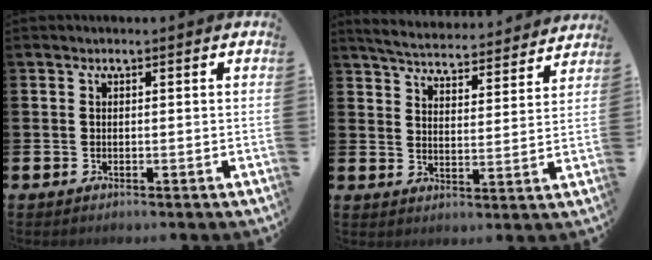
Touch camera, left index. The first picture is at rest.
{"total": 5.5, "force": [5.4, 0.5, 0.7], "torque": [-0.039, -0.040, 0.094]}